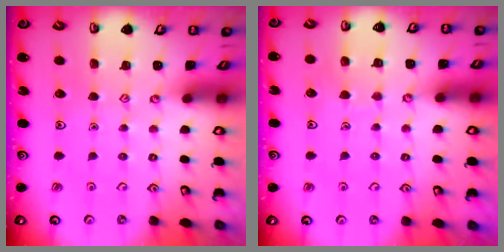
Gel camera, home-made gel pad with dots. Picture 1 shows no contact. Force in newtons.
{"total": 4.7, "press": 4.7, "slide": 0.4}